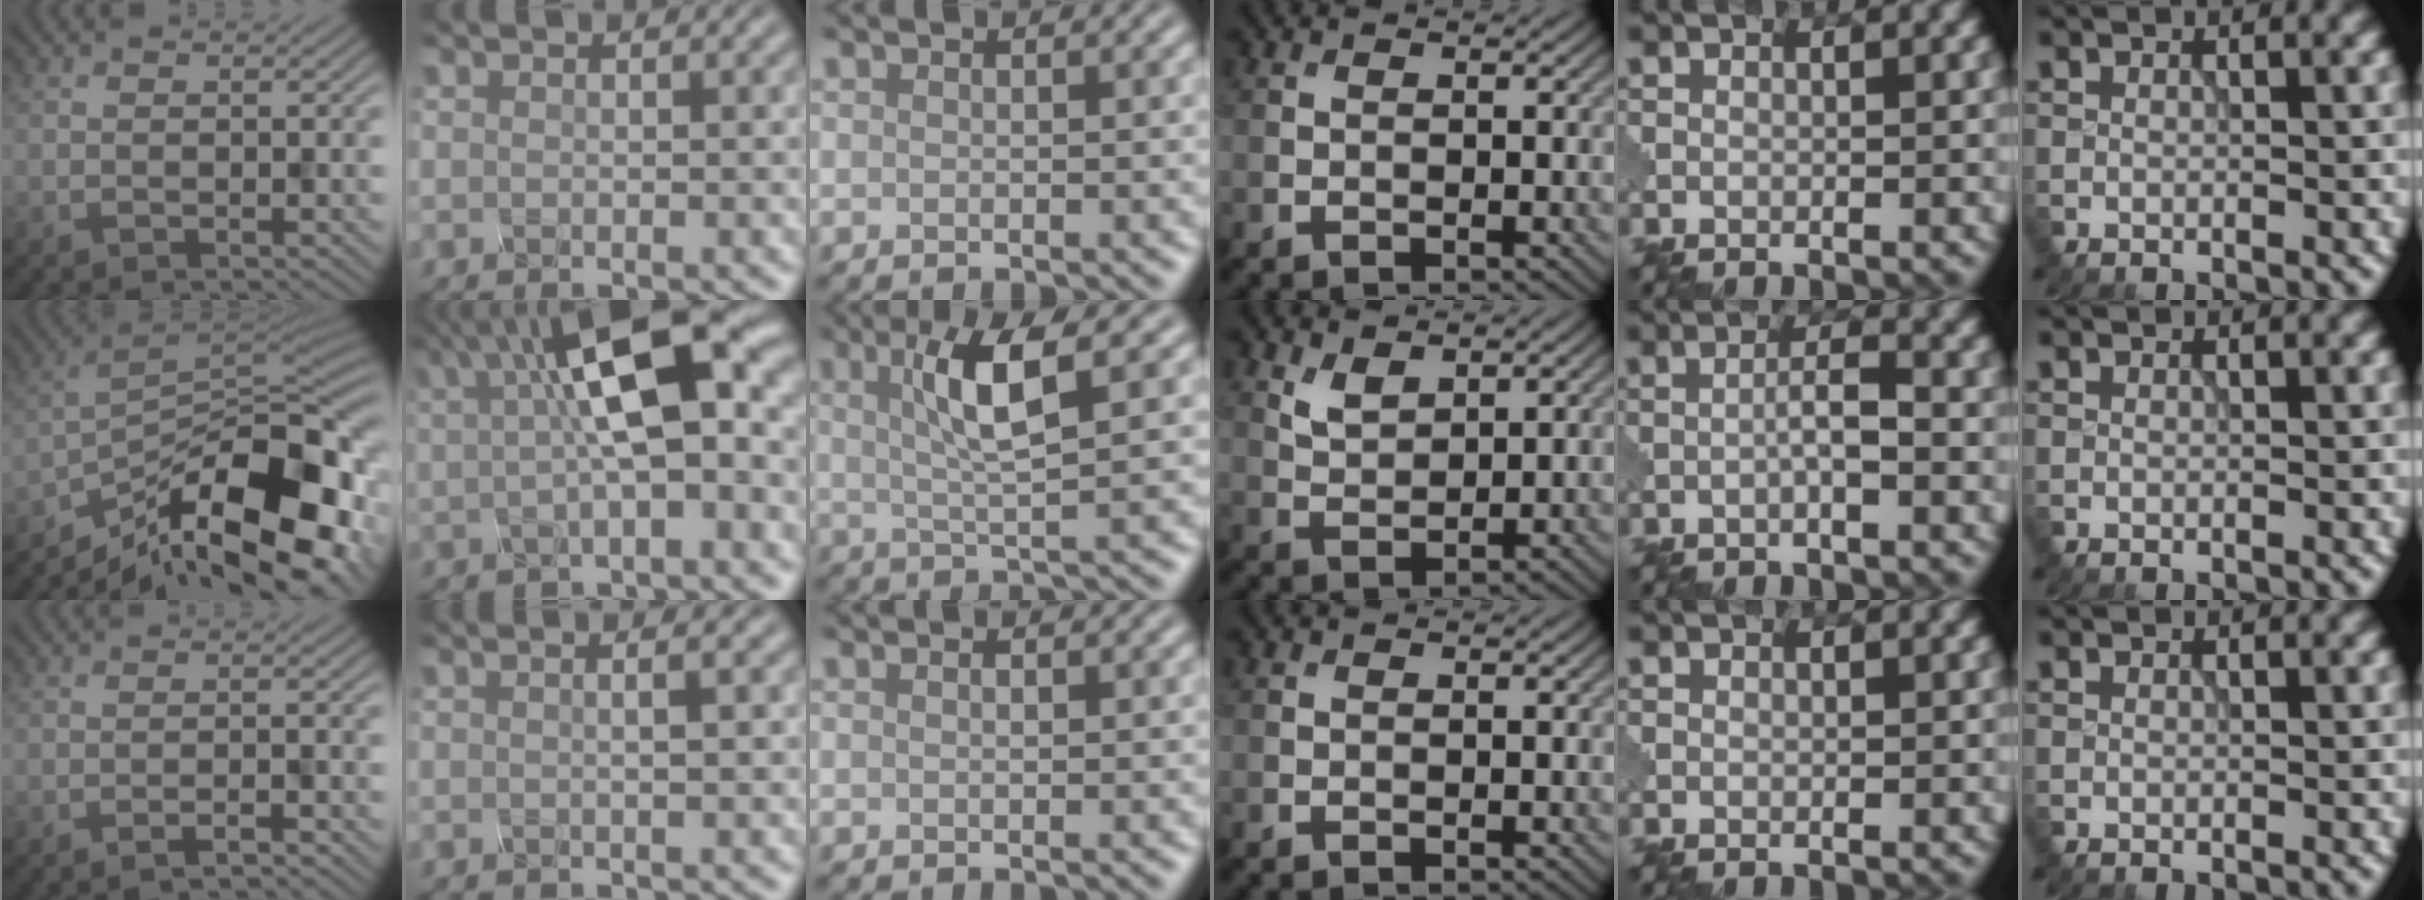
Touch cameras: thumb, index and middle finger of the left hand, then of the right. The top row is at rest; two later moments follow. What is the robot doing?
{"motion": "assemble", "object": "glue stick"}